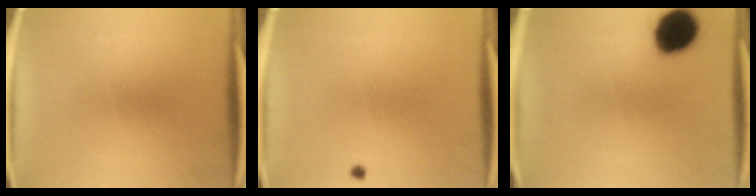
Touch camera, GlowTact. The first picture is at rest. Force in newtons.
{"total": 0.5}
{"total": 12.7}